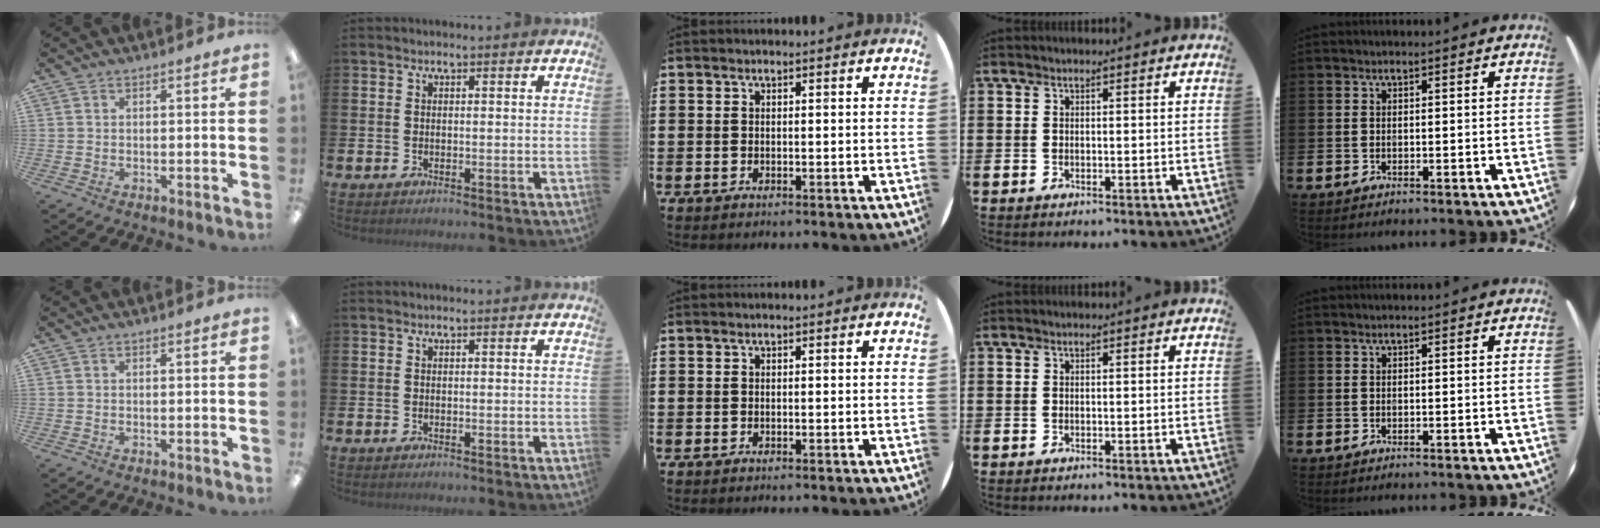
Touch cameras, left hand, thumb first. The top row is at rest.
{}